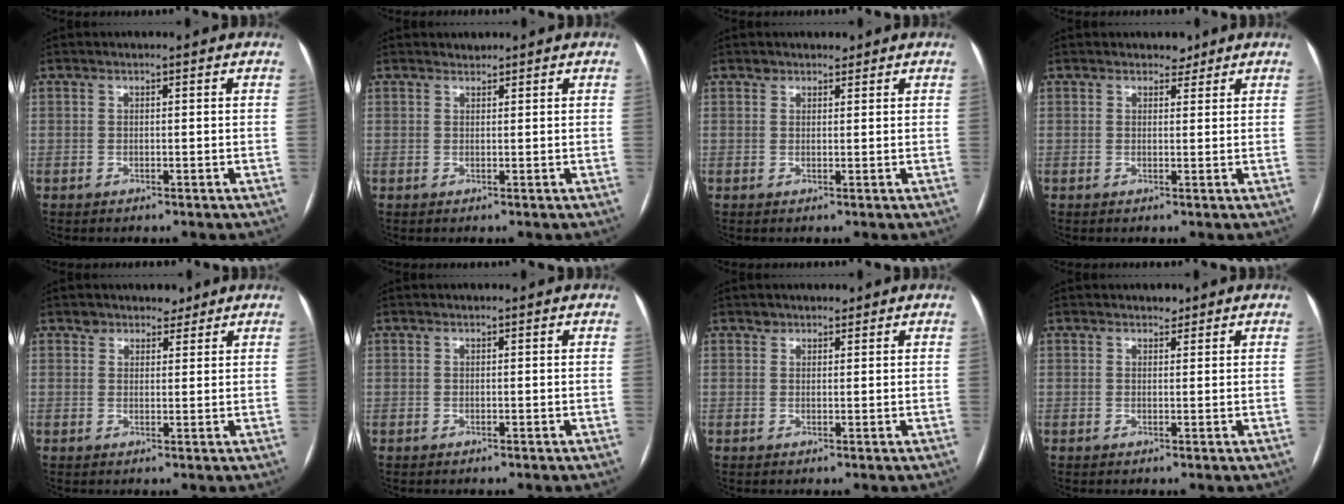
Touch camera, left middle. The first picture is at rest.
{"total": 0.7, "force": [0.7, 0.3, -0.2], "torque": [-0.003, 0.004, 0.011]}
{"total": 1.5, "force": [1.1, 0.9, 0.0], "torque": [0.006, 0.000, 0.012]}
{"total": 1.8, "force": [1.4, 1.1, 0.2], "torque": [0.000, -0.002, 0.017]}
{"total": 2.0, "force": [1.6, 1.2, 0.0], "torque": [0.008, 0.000, 0.018]}
{"total": 0.0}
{"total": 1.4, "force": [1.0, 0.9, -0.1], "torque": [0.010, 0.001, 0.011]}
{"total": 1.1, "force": [0.9, 0.6, 0.2], "torque": [-0.003, -0.003, 0.012]}